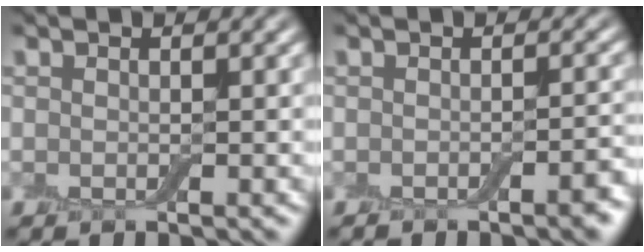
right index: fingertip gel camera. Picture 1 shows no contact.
{"total": 2.1, "force": [-1.3, 0.5, 1.5], "torque": [-0.017, 0.001, -0.021]}